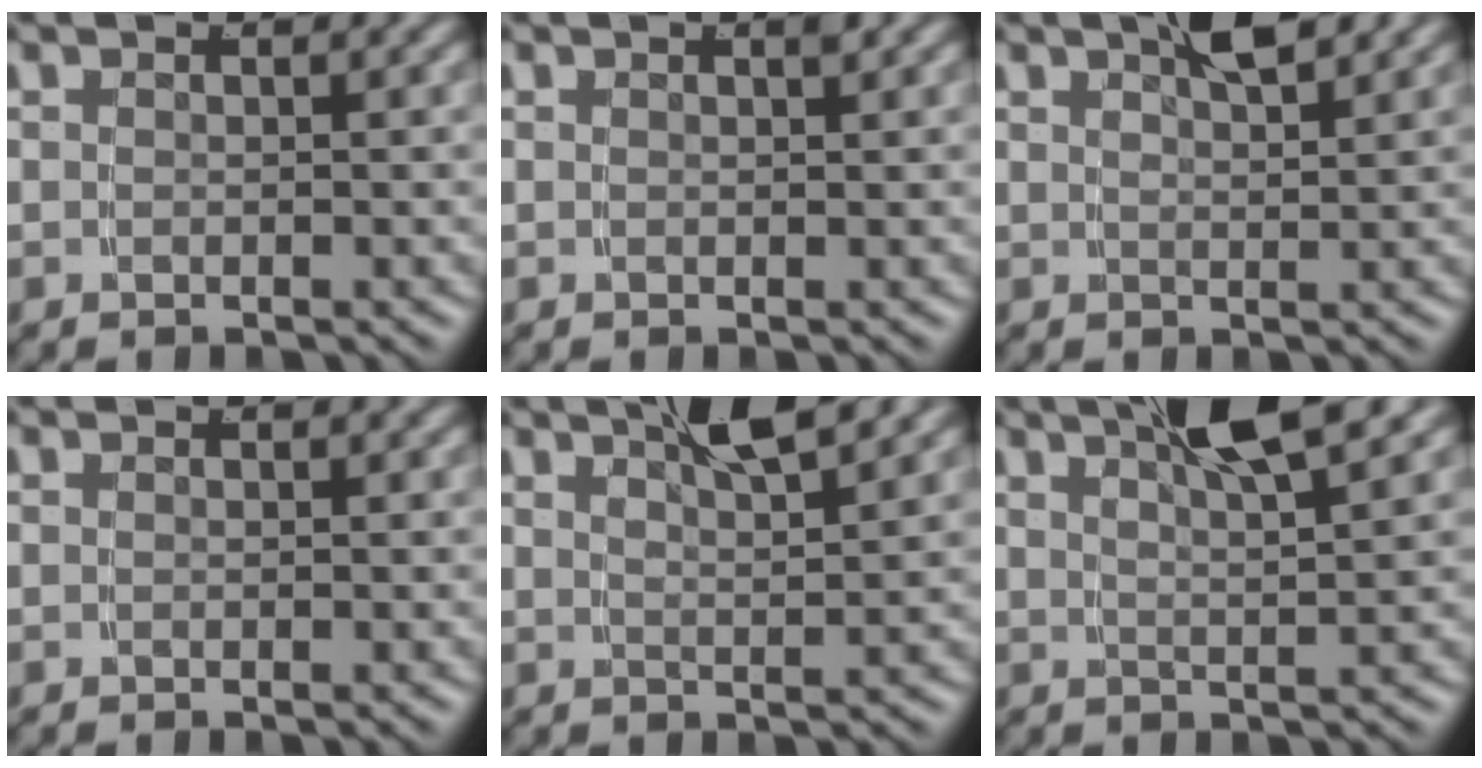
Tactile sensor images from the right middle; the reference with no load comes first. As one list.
[{"total": 0.7, "force": [0.5, 0.2, 0.3], "torque": [-0.002, 0.007, 0.005]}, {"total": 2.9, "force": [2.2, 0.1, 1.9], "torque": [-0.021, 0.012, 0.036]}, {"total": 0.0}, {"total": 4.4, "force": [3.5, 0.1, 2.8], "torque": [-0.037, 0.014, 0.056]}, {"total": 5.8, "force": [3.9, 0.4, 4.3], "torque": [-0.065, 0.018, 0.061]}]